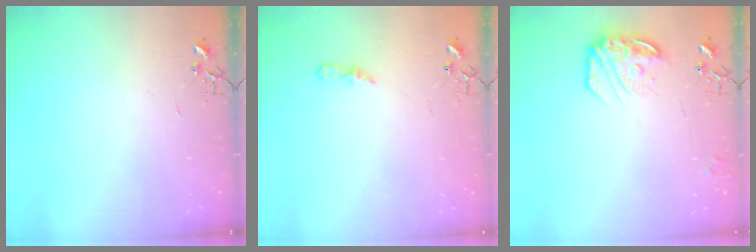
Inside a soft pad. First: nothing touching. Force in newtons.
{"total": 5.3, "press": 5.3, "slide": 0.6}
{"total": 16.0, "press": 15.9, "slide": 1.3}